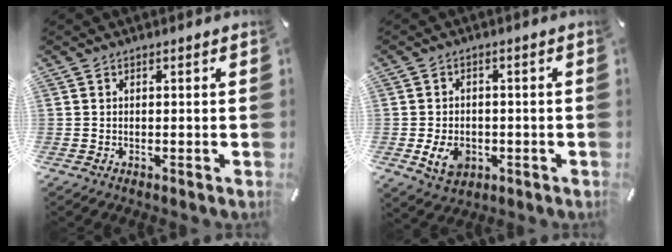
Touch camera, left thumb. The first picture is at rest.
{"total": 6.8, "force": [-1.8, 5.3, 3.9], "torque": [-0.081, 0.003, -0.032]}